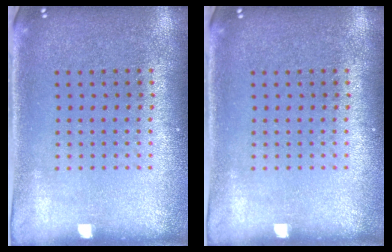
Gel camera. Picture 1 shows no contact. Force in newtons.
{"total": 0.0}